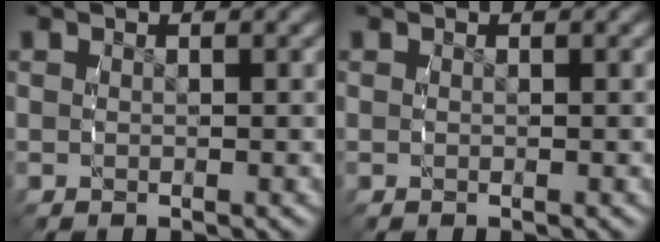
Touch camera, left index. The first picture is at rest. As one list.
[{"total": 0.0}]